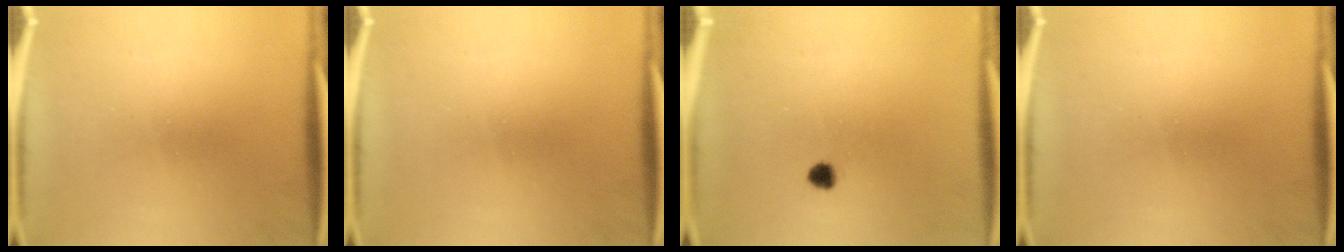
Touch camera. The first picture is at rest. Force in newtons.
{"total": 0.0}
{"total": 1.9}
{"total": 0.0}